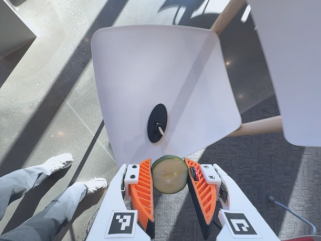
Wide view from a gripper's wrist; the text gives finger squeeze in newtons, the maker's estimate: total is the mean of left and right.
{"total": 8.8, "left": 8.8, "right": 8.8}